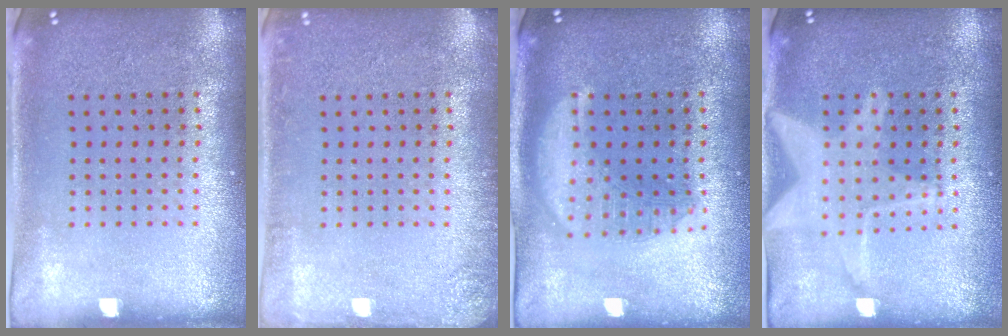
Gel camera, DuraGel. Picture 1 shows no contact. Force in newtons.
{"total": 1.5, "press": 1.5, "slide": 0.2}
{"total": 2.4, "press": 2.4, "slide": 0.3}
{"total": 1.9, "press": 1.9, "slide": 0.2}